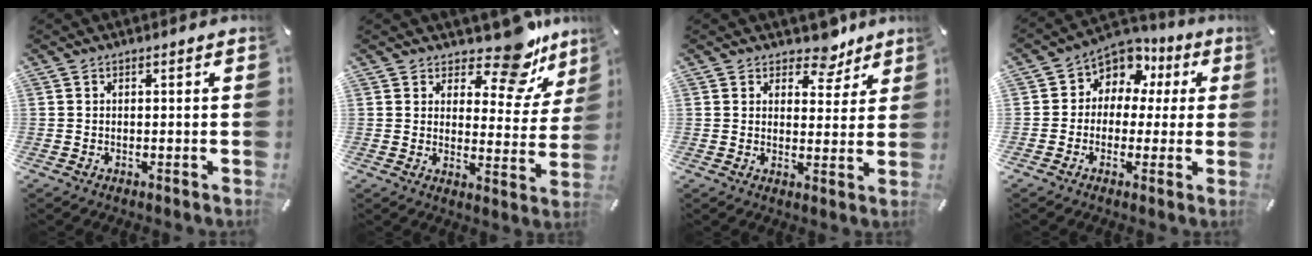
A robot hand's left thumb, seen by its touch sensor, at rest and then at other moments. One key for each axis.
{"total": 13.7, "fx": 10.7, "fy": 5.6, "fz": 6.4, "tx": -0.078, "ty": -0.088, "tz": 0.183}
{"total": 7.2, "fx": 5.7, "fy": 4.1, "fz": 1.8, "tx": -0.011, "ty": -0.042, "tz": 0.097}
{"total": 7.0, "fx": 1.6, "fy": 6.5, "fz": 2.0, "tx": -0.040, "ty": -0.014, "tz": 0.028}